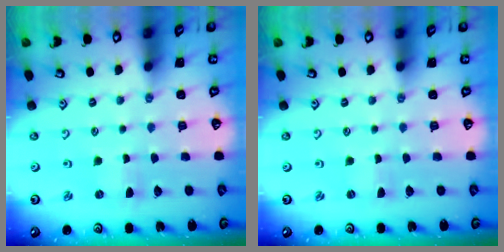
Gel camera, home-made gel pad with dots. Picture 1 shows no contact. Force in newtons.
{"total": 0.0}